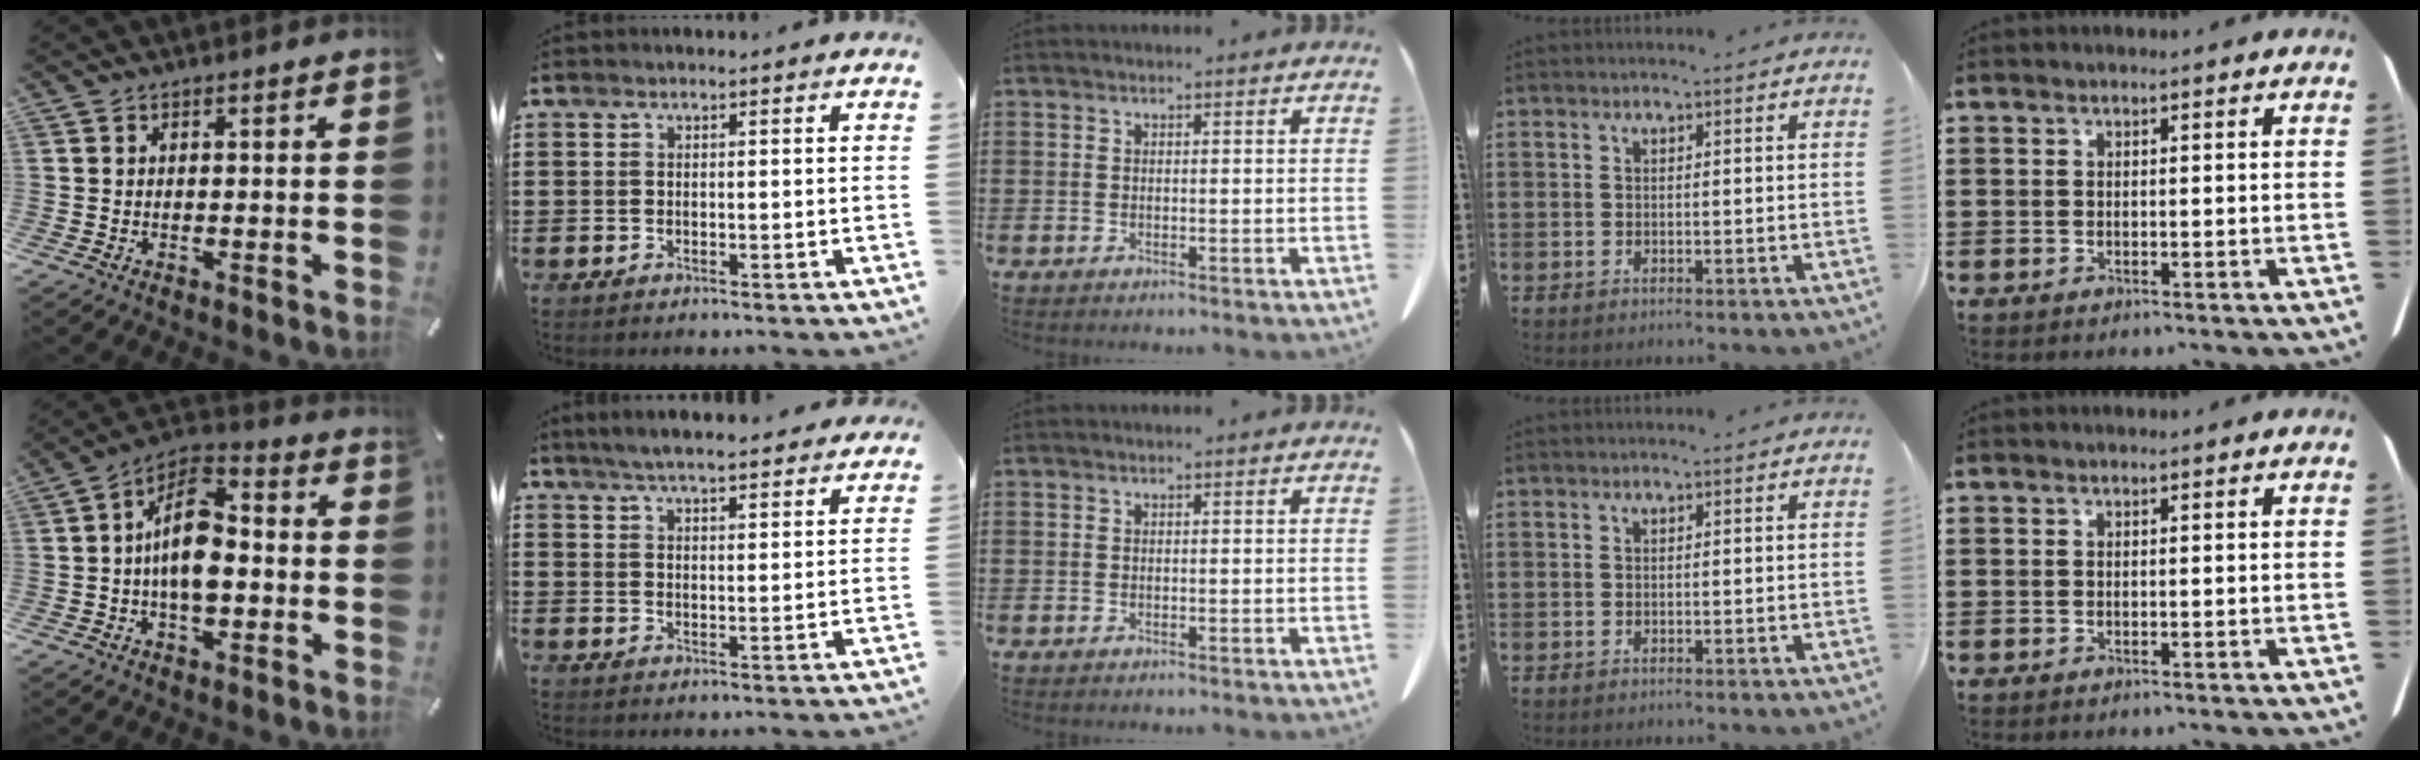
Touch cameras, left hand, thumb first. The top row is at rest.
{"thumb": {"total": 13.2, "force": [-1.7, 7.6, 10.6], "torque": [-0.202, 0.000, -0.031]}, "index": {"total": 4.7, "force": [4.5, 0.1, 1.5], "torque": [-0.042, -0.014, 0.081]}}